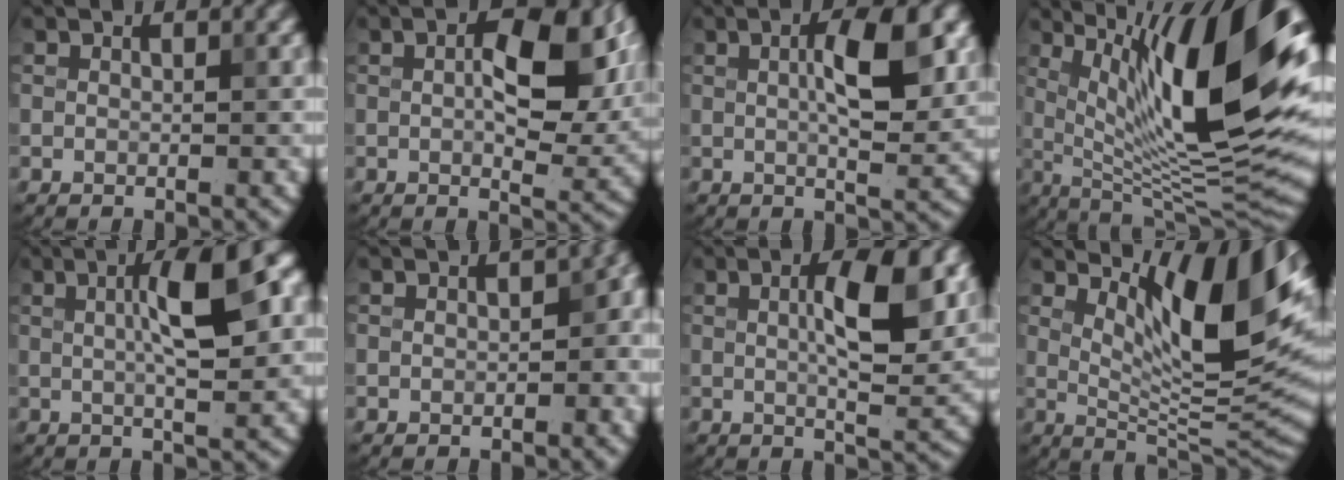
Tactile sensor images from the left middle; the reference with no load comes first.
{"total": 8.5, "force": [1.7, 4.2, 7.2], "torque": [-0.102, 0.007, 0.026]}
{"total": 6.3, "force": [1.5, 2.2, 5.7], "torque": [-0.088, 0.006, 0.028]}
{"total": 15.9, "force": [5.2, 3.7, 14.6], "torque": [-0.219, 0.001, 0.098]}
{"total": 6.3, "force": [1.4, 1.2, 6.0], "torque": [-0.095, 0.016, 0.023]}
{"total": 3.9, "force": [-0.1, 2.6, 2.9], "torque": [-0.012, 0.006, 0.001]}
{"total": 7.0, "force": [1.7, 2.4, 6.3], "torque": [-0.095, 0.005, 0.033]}
{"total": 10.6, "force": [4.4, 3.2, 9.1], "torque": [-0.137, -0.010, 0.086]}